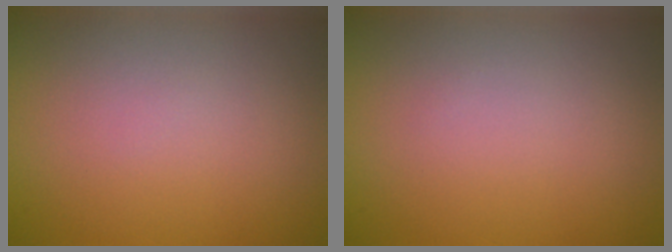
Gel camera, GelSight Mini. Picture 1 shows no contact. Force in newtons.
{"total": 0.0}